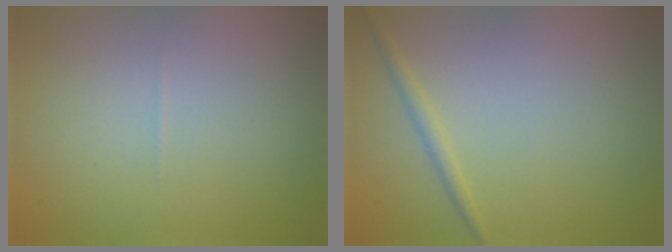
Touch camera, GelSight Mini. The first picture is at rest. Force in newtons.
{"total": 1.1, "press": 1.1, "slide": 0.1}